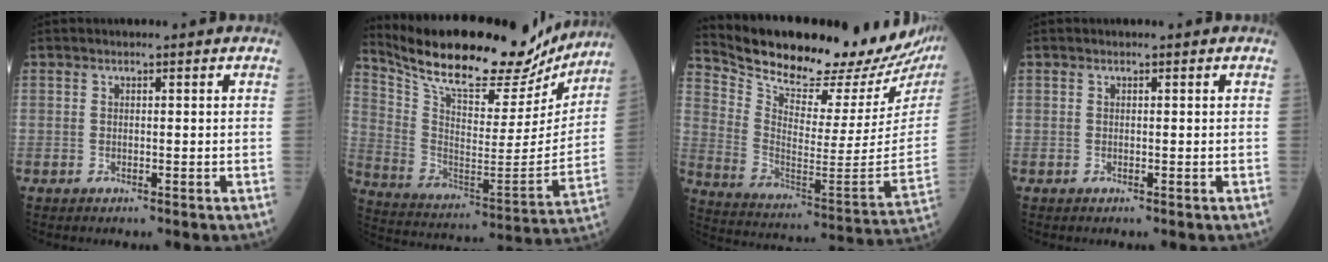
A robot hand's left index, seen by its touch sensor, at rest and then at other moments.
{"total": 25.2, "force": [22.1, 6.6, 10.3], "torque": [-0.187, -0.014, 0.334]}
{"total": 26.6, "force": [23.7, 4.2, 11.4], "torque": [-0.203, -0.082, 0.337]}
{"total": 0.0}